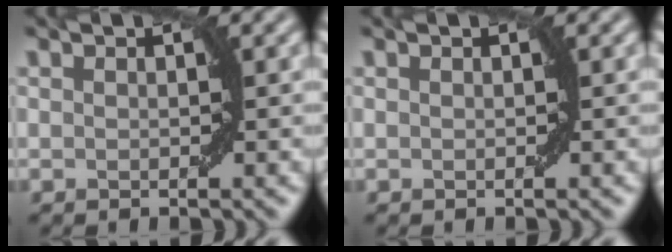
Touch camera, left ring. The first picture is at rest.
{"total": 0.0}